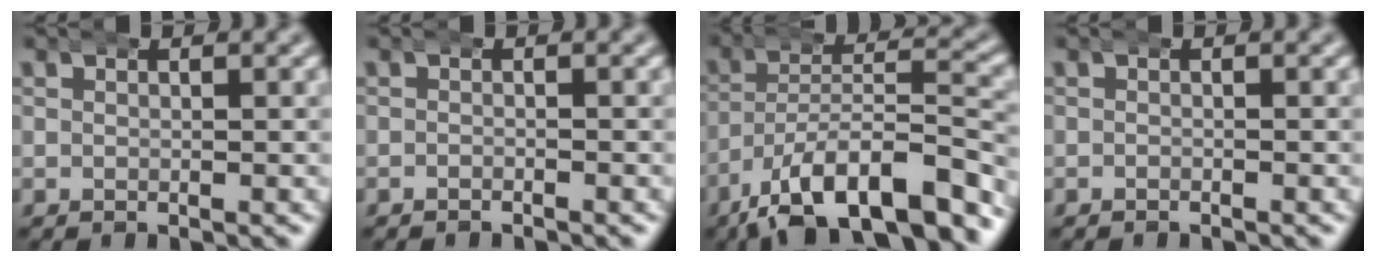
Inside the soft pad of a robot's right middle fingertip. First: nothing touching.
{"total": 0.8, "force": [-0.8, -0.1, -0.1], "torque": [0.000, -0.004, -0.014]}
{"total": 10.6, "force": [-7.7, 3.2, 6.6], "torque": [-0.089, -0.007, -0.118]}
{"total": 0.5, "force": [-0.5, -0.1, -0.1], "torque": [0.001, -0.002, -0.009]}